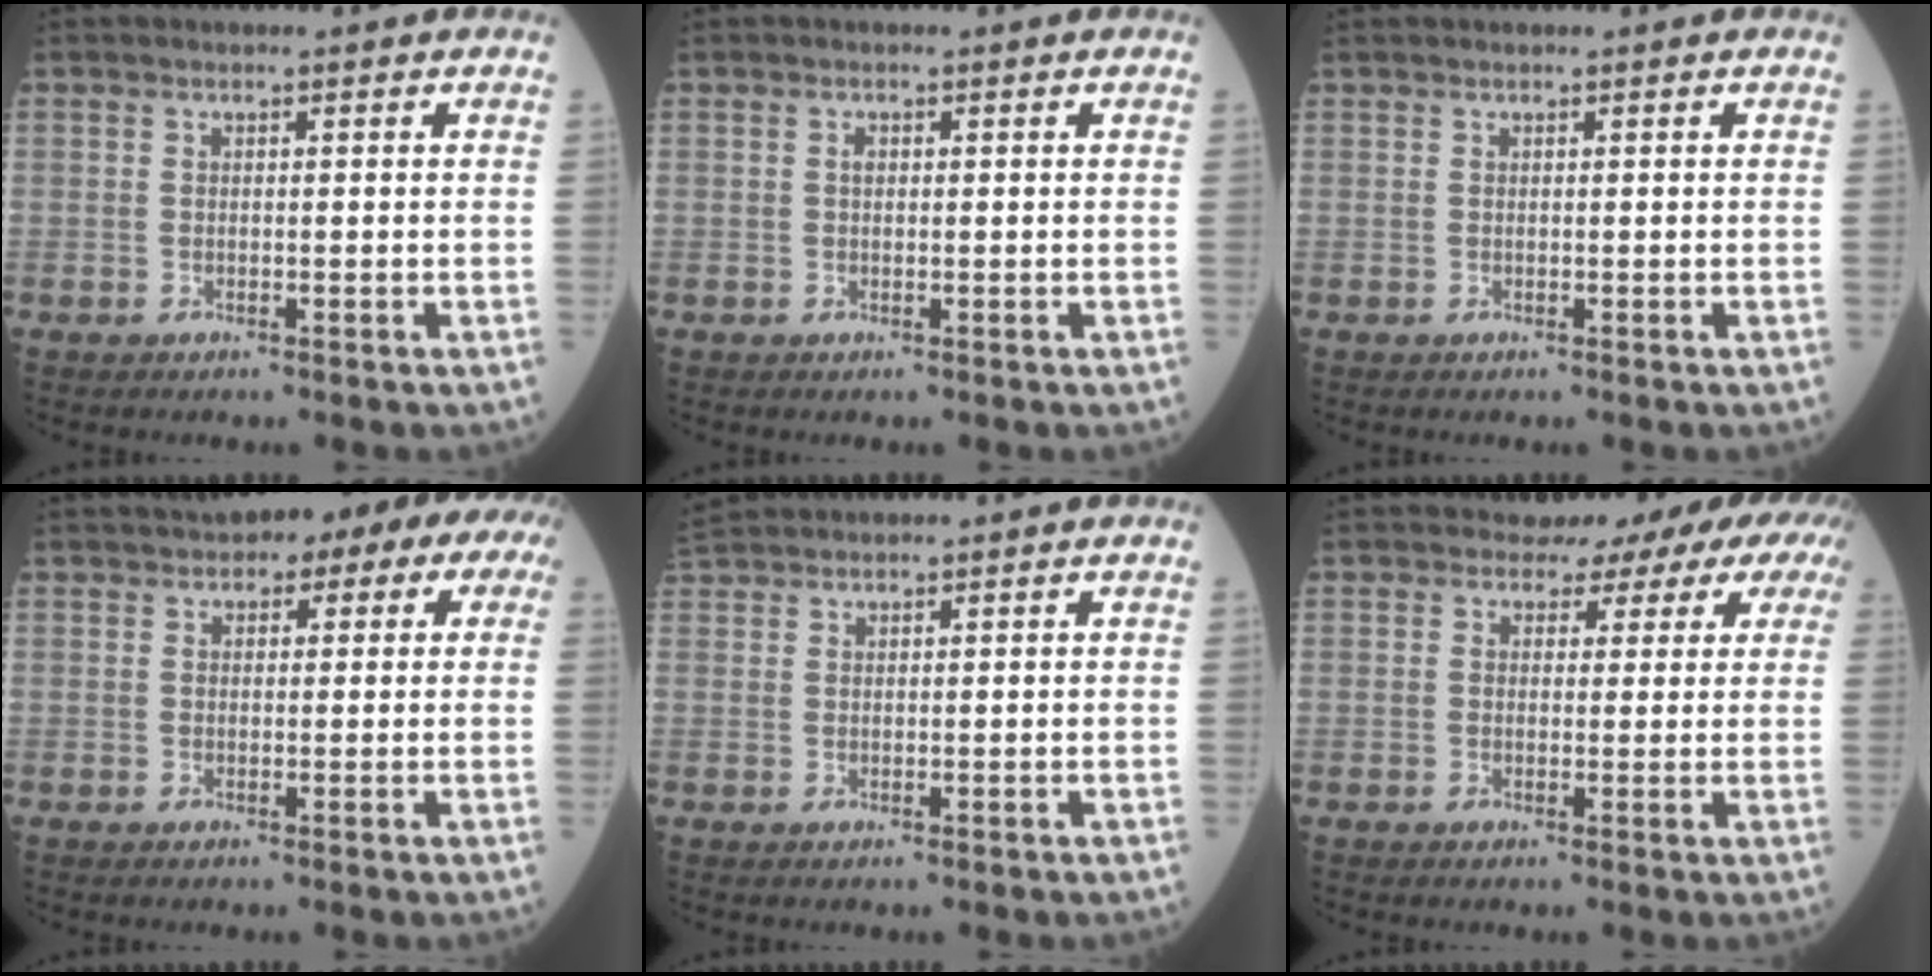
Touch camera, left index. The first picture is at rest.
{"total": 0.7, "force": [0.1, 0.4, 0.5], "torque": [-0.012, 0.001, 0.001]}
{"total": 0.0}
{"total": 11.0, "force": [6.2, 4.2, 8.0], "torque": [-0.097, 0.051, 0.070]}
{"total": 2.5, "force": [2.5, 0.1, 0.2], "torque": [-0.016, 0.022, 0.055]}
{"total": 6.3, "force": [4.7, 3.1, 2.7], "torque": [-0.026, 0.015, 0.037]}